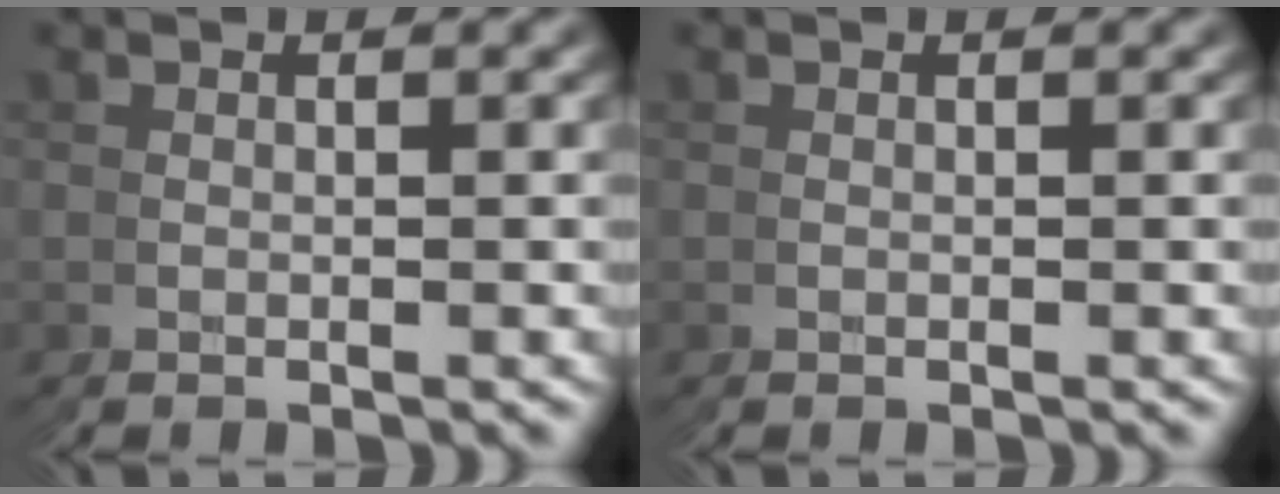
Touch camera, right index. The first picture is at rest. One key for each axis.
{"total": 0.0}